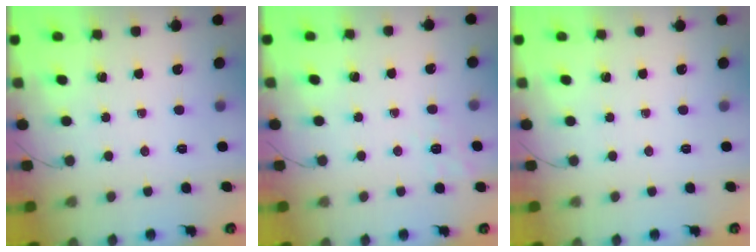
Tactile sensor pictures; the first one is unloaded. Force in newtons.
{"total": 2.2, "press": 0.8, "slide": 2.1}
{"total": 0.0}